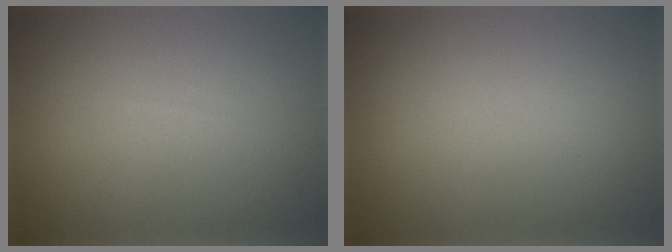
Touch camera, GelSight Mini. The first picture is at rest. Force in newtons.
{"total": 0.0}